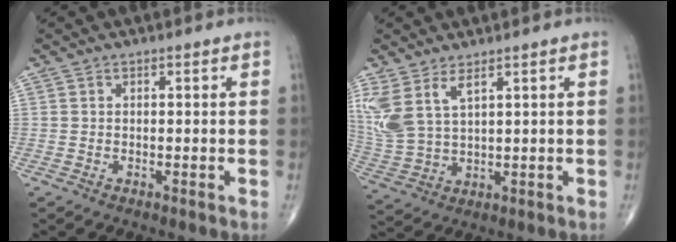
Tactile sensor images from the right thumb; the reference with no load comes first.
{"total": 9.6, "force": [5.0, 4.2, 7.0], "torque": [-0.170, -0.018, 0.119]}